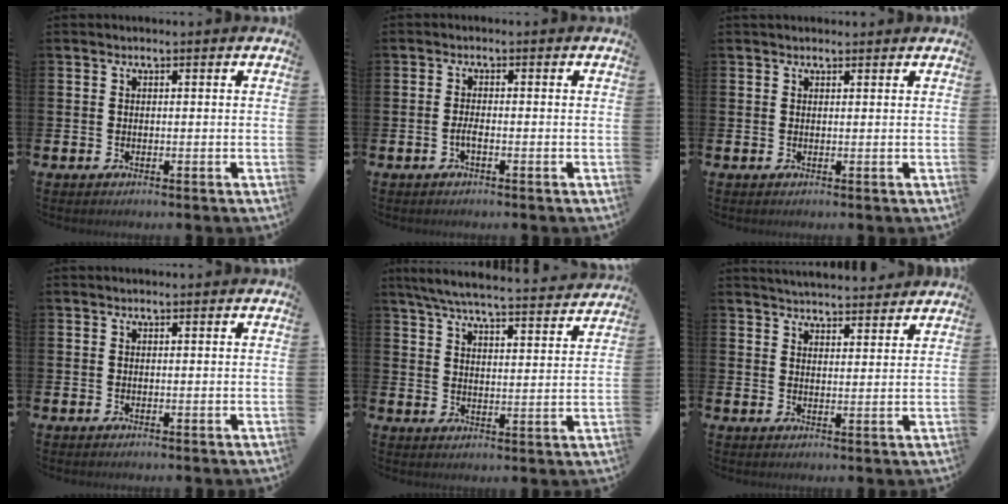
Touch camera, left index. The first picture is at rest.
{"total": 1.3, "force": [-0.6, 0.3, 1.1], "torque": [-0.027, 0.002, -0.010]}
{"total": 0.9, "force": [0.8, 0.3, 0.2], "torque": [0.009, -0.002, 0.013]}
{"total": 0.0}
{"total": 6.7, "force": [6.3, 0.5, 2.1], "torque": [-0.056, -0.049, 0.109]}
{"total": 4.3, "force": [4.3, 0.5, 0.0], "torque": [-0.007, -0.025, 0.078]}